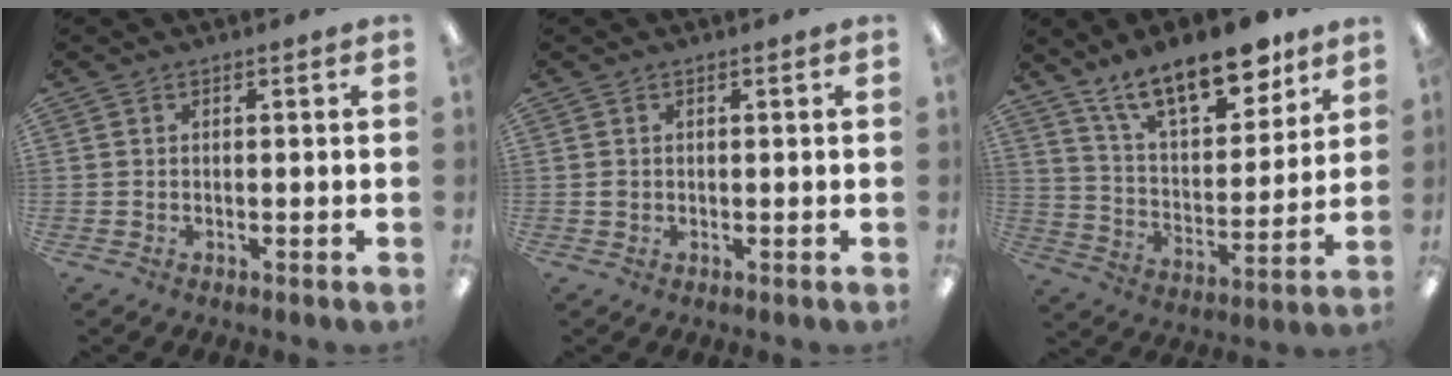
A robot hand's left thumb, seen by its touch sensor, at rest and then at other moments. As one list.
[{"total": 0.8, "force": [0.1, 0.6, 0.4], "torque": [-0.009, 0.004, 0.000]}, {"total": 18.5, "force": [13.4, 7.1, 10.5], "torque": [-0.171, -0.075, 0.228]}]